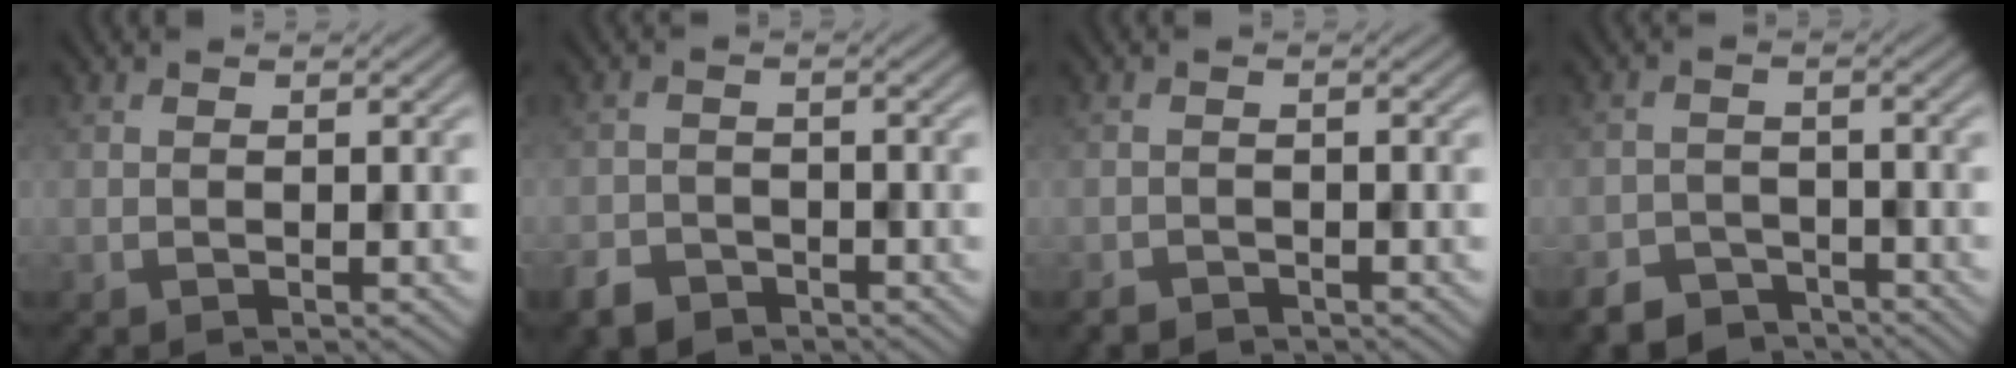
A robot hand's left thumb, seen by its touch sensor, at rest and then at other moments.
{"total": 3.1, "force": [-2.5, 1.7, 0.7], "torque": [-0.021, -0.004, -0.054]}
{"total": 1.3, "force": [-1.3, 0.4, -0.1], "torque": [-0.004, -0.002, -0.026]}
{"total": 4.3, "force": [-3.8, 1.9, 0.7], "torque": [-0.012, -0.005, -0.071]}